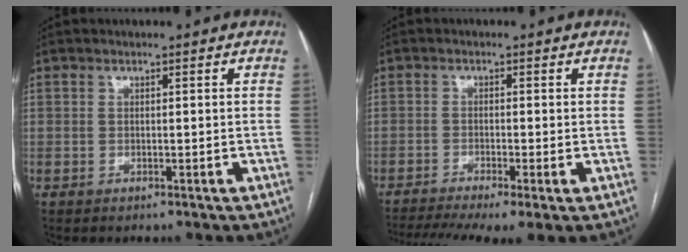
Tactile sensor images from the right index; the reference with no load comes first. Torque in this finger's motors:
{"motor_torque": [1.76, -0.38, 0.47, 0.11]}